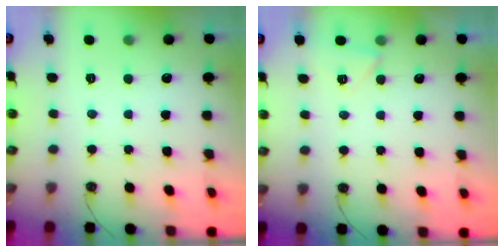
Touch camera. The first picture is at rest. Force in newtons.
{"total": 3.5, "press": 3.5, "slide": 0.5}